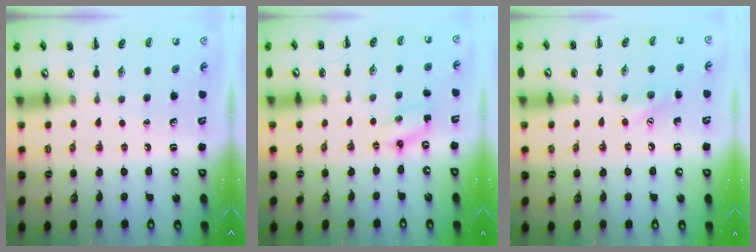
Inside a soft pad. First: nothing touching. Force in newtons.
{"total": 2.7, "press": 2.6, "slide": 0.8}
{"total": 7.1, "press": 6.9, "slide": 1.7}